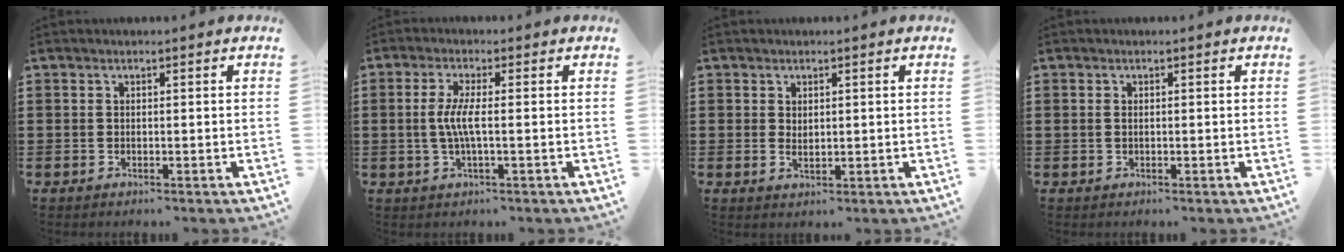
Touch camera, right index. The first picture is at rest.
{"total": 4.3, "force": [-0.4, 0.4, 4.3], "torque": [-0.099, -0.010, -0.016]}
{"total": 1.3, "force": [0.8, 0.7, 0.8], "torque": [-0.016, 0.005, 0.014]}
{"total": 0.6, "force": [0.1, 0.4, 0.5], "torque": [-0.012, 0.002, 0.001]}